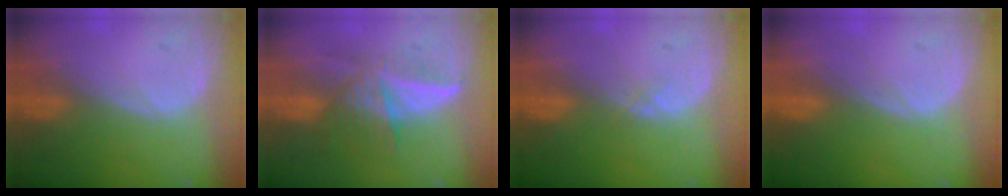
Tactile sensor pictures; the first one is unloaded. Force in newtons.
{"total": 6.0, "press": 5.8, "slide": 1.6}
{"total": 0.6, "press": 0.5, "slide": 0.2}
{"total": 0.0}